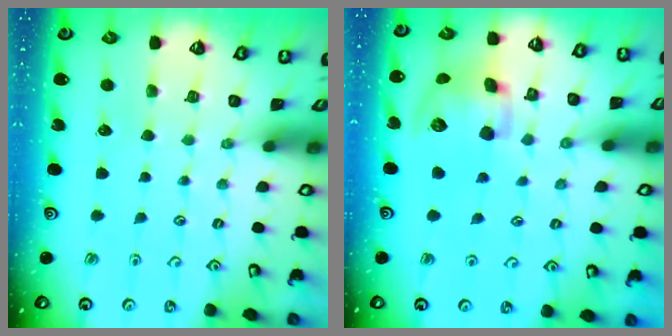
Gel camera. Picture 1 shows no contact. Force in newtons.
{"total": 13.9, "press": 13.7, "slide": 2.4}